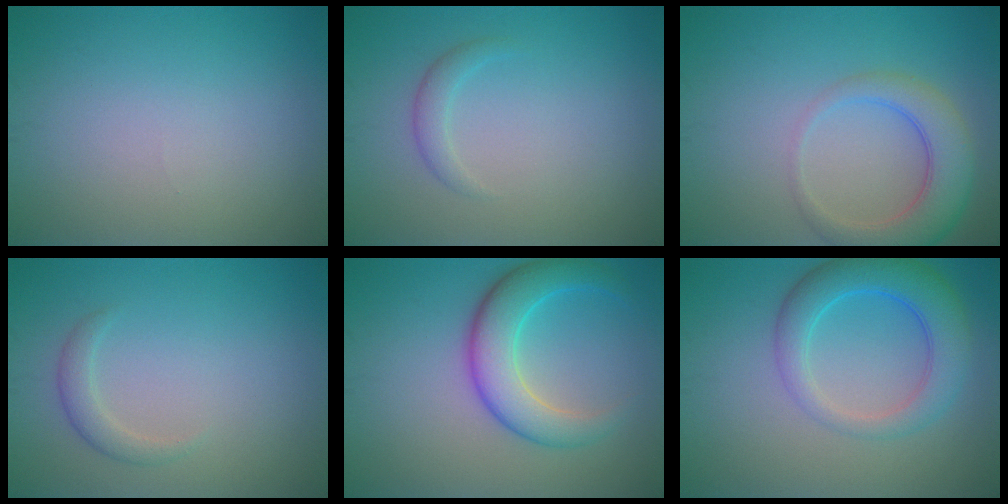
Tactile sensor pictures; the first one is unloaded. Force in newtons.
{"total": 1.4, "press": 1.4, "slide": 0.1}
{"total": 5.0, "press": 4.9, "slide": 0.5}
{"total": 1.6, "press": 1.6, "slide": 0.1}
{"total": 5.6, "press": 5.6, "slide": 0.3}
{"total": 5.4, "press": 5.4, "slide": 0.2}